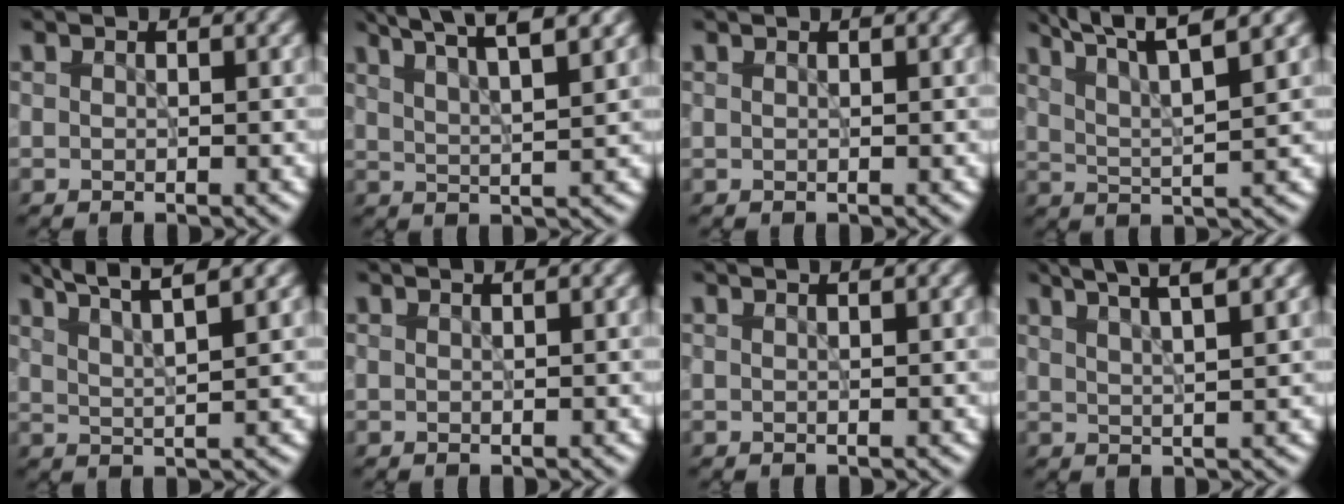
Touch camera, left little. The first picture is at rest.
{"total": 7.9, "force": [5.7, 1.7, 5.2], "torque": [-0.057, 0.026, 0.057]}
{"total": 0.0}
{"total": 7.1, "force": [5.2, 1.4, 4.7], "torque": [-0.074, 0.018, 0.065]}
{"total": 5.6, "force": [4.4, 0.8, 3.5], "torque": [-0.050, 0.017, 0.058]}
{"total": 0.9, "force": [0.6, 0.3, 0.6], "torque": [-0.005, 0.000, 0.002]}
{"total": 1.3, "force": [0.8, 0.5, 0.9], "torque": [-0.008, -0.001, -0.003]}
{"total": 5.9, "force": [4.1, 1.3, 4.0], "torque": [-0.037, 0.025, 0.037]}